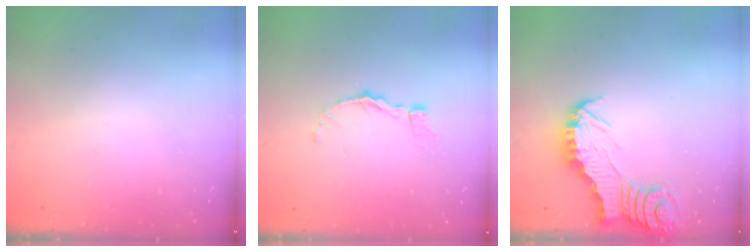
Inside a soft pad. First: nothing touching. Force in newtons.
{"total": 3.3, "press": 3.3, "slide": 0.1}
{"total": 2.6, "press": 2.6, "slide": 0.2}